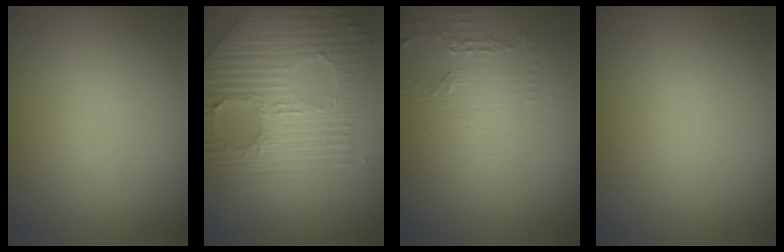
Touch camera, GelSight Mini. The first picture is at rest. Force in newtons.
{"total": 9.7, "press": 6.7, "slide": 7.1}
{"total": 2.1, "press": 1.6, "slide": 1.4}
{"total": 0.0}